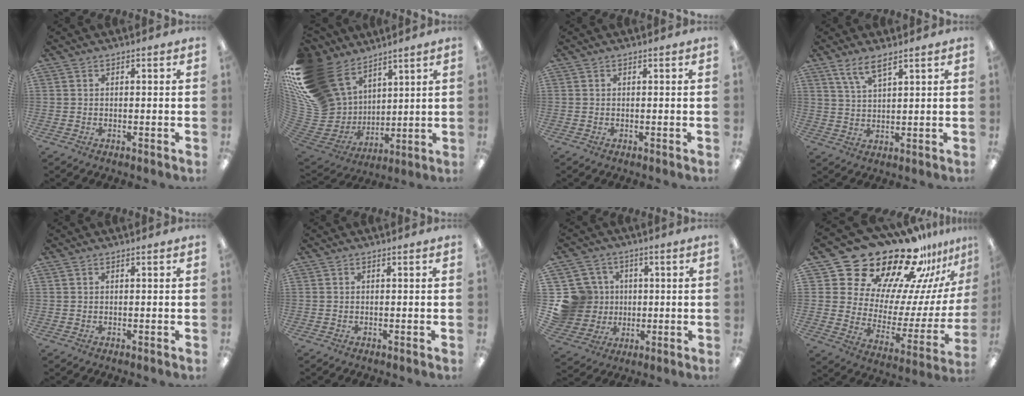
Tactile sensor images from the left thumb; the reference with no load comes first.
{"total": 23.4, "force": [12.2, 16.7, 11.0], "torque": [-0.268, -0.081, 0.252]}
{"total": 0.0}
{"total": 5.8, "force": [4.4, 1.4, 3.5], "torque": [-0.078, -0.014, 0.079]}
{"total": 0.6, "force": [0.3, 0.3, 0.4], "torque": [-0.009, 0.003, 0.005]}
{"total": 0.0}
{"total": 13.9, "force": [0.5, 13.3, 4.0], "torque": [-0.113, 0.015, 0.024]}
{"total": 27.3, "force": [22.4, 12.3, 9.8], "torque": [-0.142, -0.185, 0.403]}